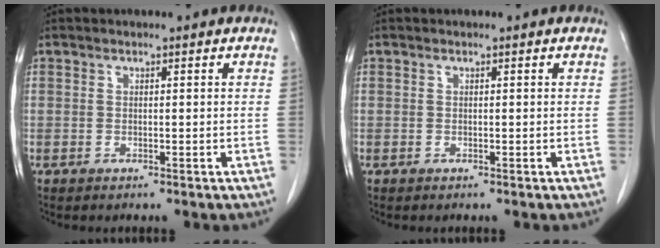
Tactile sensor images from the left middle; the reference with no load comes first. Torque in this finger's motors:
{"motor_torque": [0.05, -0.13, -0.03, 0.01]}